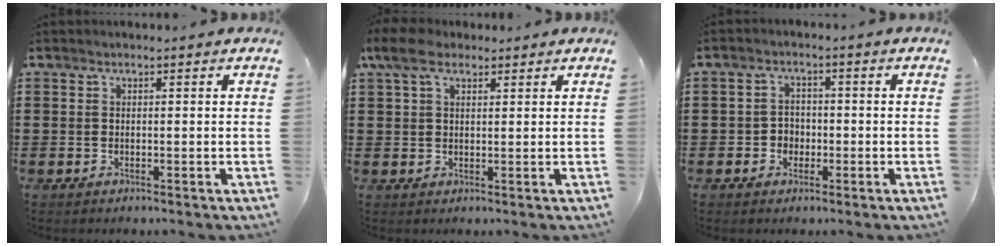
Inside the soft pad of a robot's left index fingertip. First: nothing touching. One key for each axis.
{"total": 5.7, "fx": 3.3, "fy": 3.0, "fz": 3.5, "tx": -0.071, "ty": 0.009, "tz": 0.060}
{"total": 2.5, "fx": -1.0, "fy": 2.2, "fz": 0.8, "tx": -0.023, "ty": 0.005, "tz": -0.024}